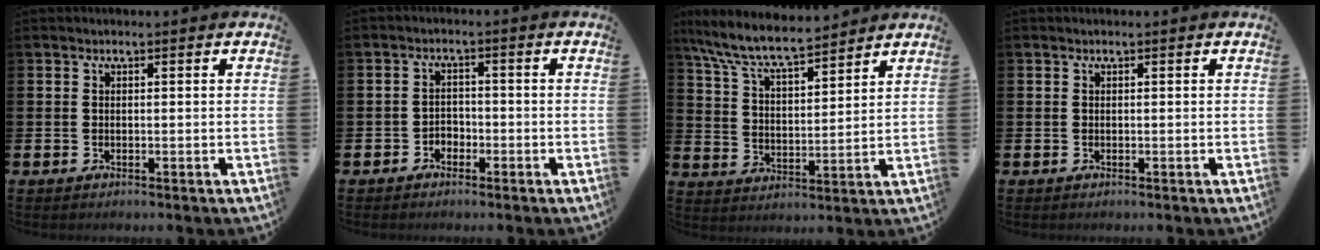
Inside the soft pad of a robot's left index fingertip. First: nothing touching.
{"total": 1.9, "force": [-1.5, 1.2, 0.2], "torque": [-0.015, 0.006, -0.033]}
{"total": 8.3, "force": [7.6, 1.1, 3.0], "torque": [-0.091, -0.044, 0.137]}
{"total": 0.0}